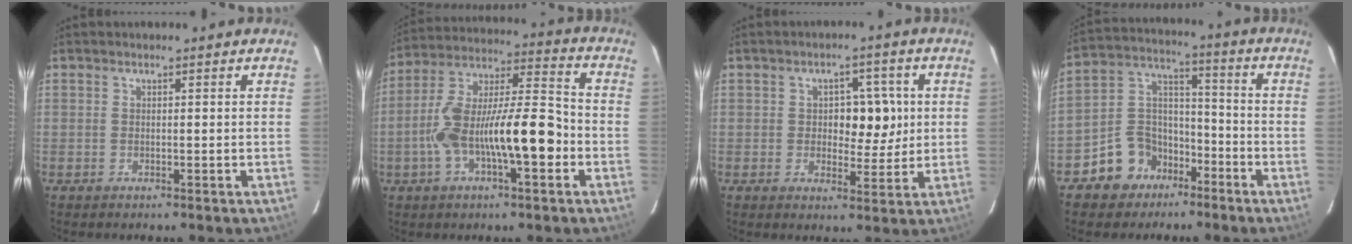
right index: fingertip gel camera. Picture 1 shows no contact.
{"total": 16.1, "force": [-4.2, 3.9, 15.1], "torque": [-0.284, 0.025, -0.071]}
{"total": 6.4, "force": [0.9, 3.8, 5.0], "torque": [-0.060, 0.014, 0.018]}
{"total": 10.3, "force": [-6.0, 7.8, 3.0], "torque": [-0.063, 0.037, -0.100]}